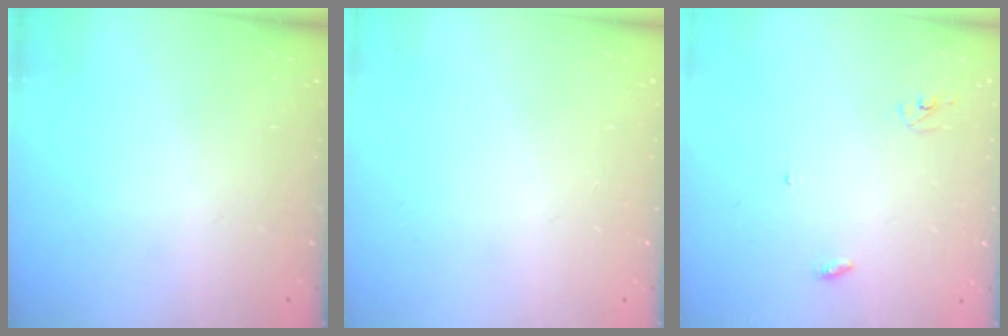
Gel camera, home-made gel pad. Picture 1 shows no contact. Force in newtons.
{"total": 0.0}
{"total": 2.8, "press": 2.8, "slide": 0.2}